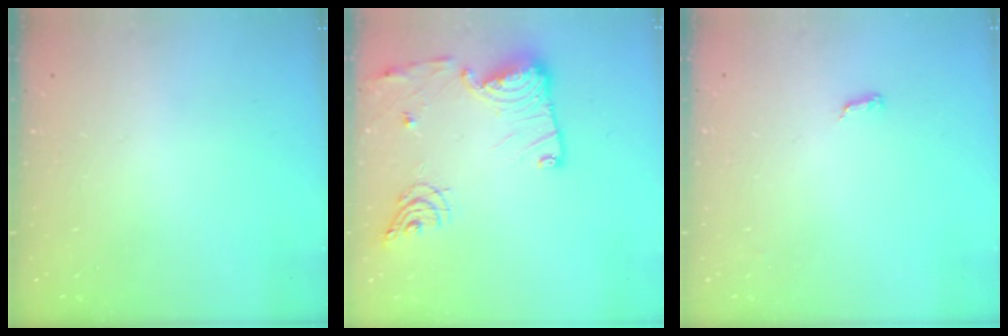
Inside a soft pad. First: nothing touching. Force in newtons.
{"total": 15.8, "press": 15.7, "slide": 0.9}
{"total": 6.4, "press": 3.8, "slide": 5.1}